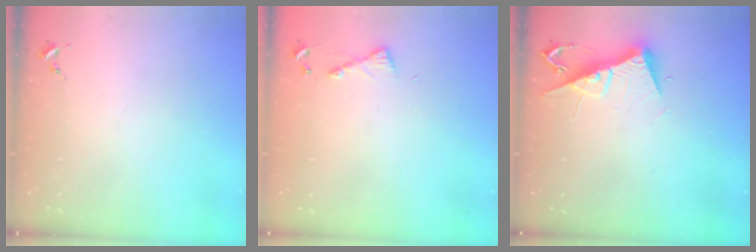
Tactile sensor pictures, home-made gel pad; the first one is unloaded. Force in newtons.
{"total": 4.9, "press": 4.8, "slide": 0.5}
{"total": 9.6, "press": 9.6, "slide": 0.5}